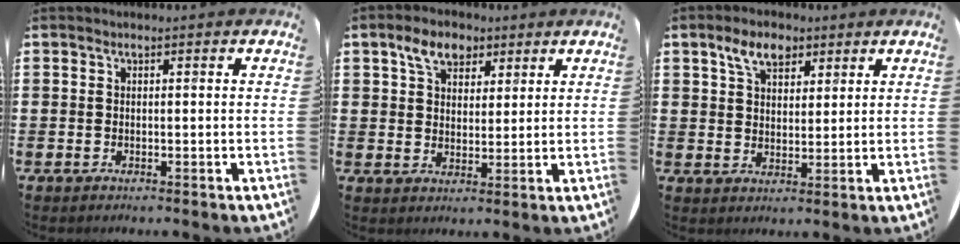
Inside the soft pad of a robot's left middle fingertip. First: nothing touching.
{"total": 5.5, "force": [3.6, 3.4, 2.4], "torque": [-0.044, 0.010, 0.064]}
{"total": 5.3, "force": [3.5, 2.9, 2.7], "torque": [-0.048, 0.006, 0.061]}